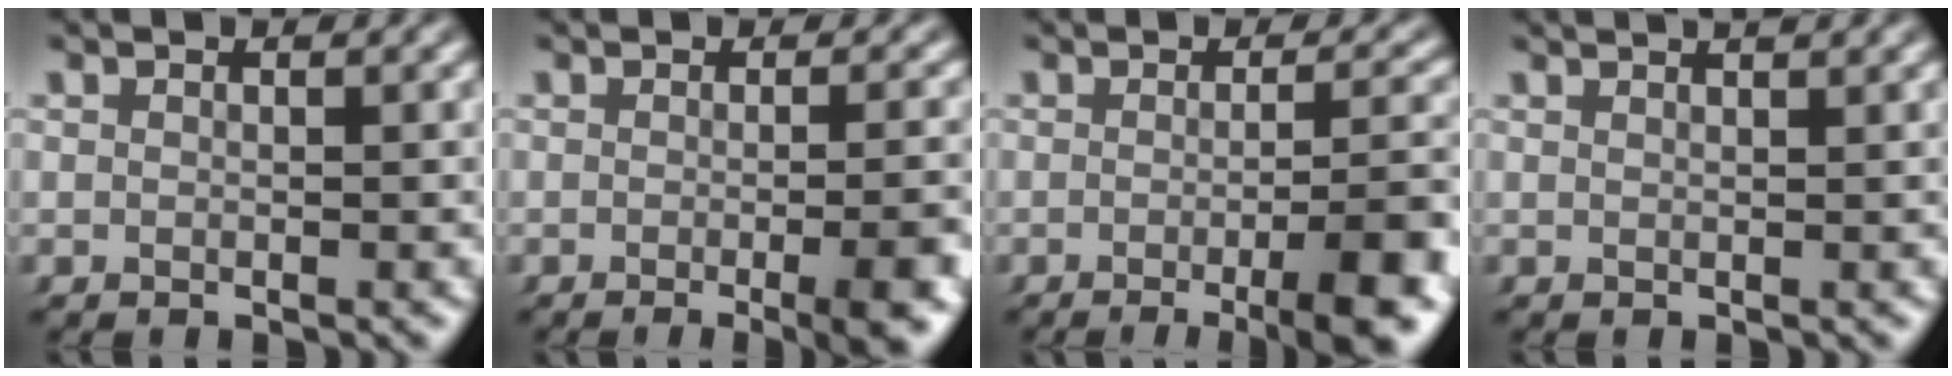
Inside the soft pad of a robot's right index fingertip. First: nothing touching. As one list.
[{"total": 5.1, "force": [-2.1, 1.0, 4.5], "torque": [-0.050, 0.003, -0.039]}, {"total": 7.6, "force": [-3.5, 1.9, 6.5], "torque": [-0.078, 0.000, -0.059]}, {"total": 1.7, "force": [1.2, -0.2, 1.1], "torque": [-0.004, 0.004, 0.019]}]